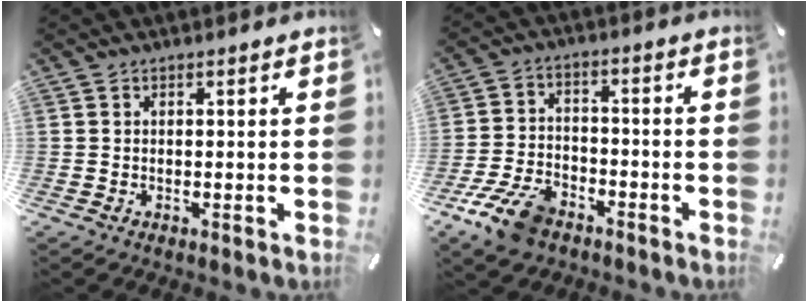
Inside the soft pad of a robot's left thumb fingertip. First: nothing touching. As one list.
[{"total": 10.7, "force": [-6.9, 5.8, 5.7], "torque": [-0.109, 0.038, -0.125]}]